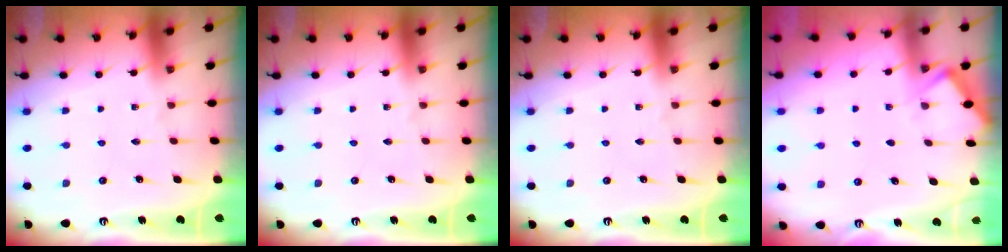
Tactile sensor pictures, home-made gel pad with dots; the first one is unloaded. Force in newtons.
{"total": 0.0}
{"total": 0.0}
{"total": 2.1, "press": 2.1, "slide": 0.3}